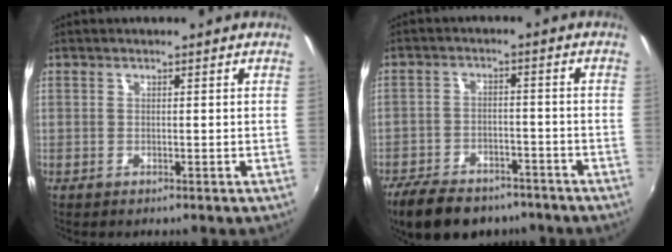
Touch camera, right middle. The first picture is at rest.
{"total": 14.5, "force": [-11.0, 6.8, 6.6], "torque": [-0.156, -0.008, -0.168]}